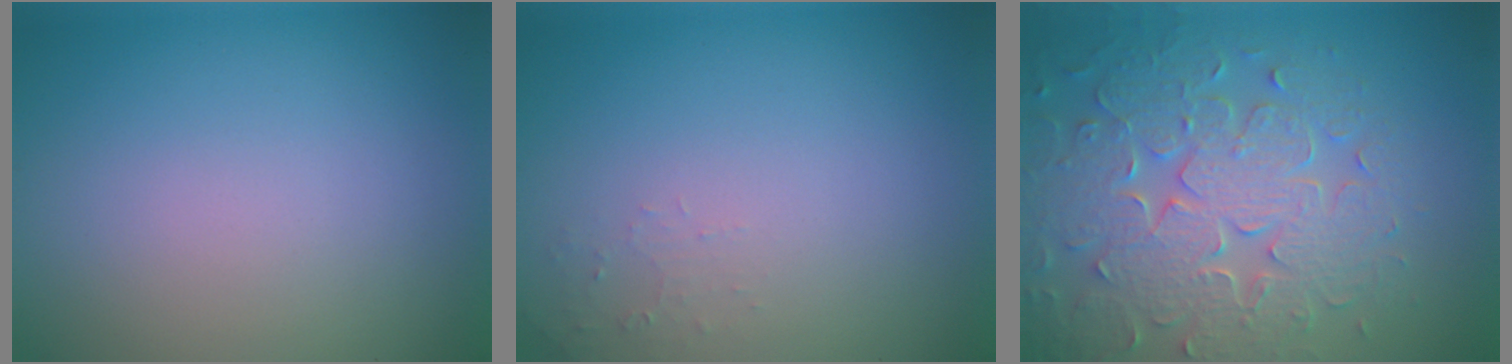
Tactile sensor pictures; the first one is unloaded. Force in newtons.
{"total": 0.9, "press": 0.9, "slide": 0.2}
{"total": 8.3, "press": 6.3, "slide": 5.5}